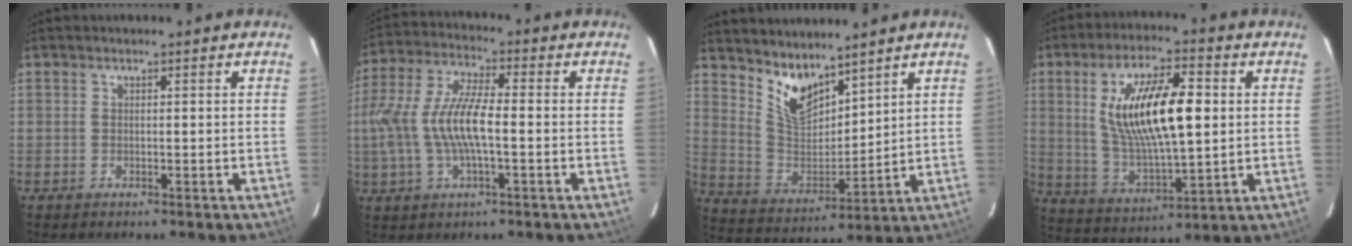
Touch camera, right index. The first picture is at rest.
{"total": 12.4, "force": [-1.6, 3.7, 11.7], "torque": [-0.242, 0.004, -0.029]}
{"total": 10.2, "force": [7.8, 4.3, 5.0], "torque": [-0.098, -0.005, 0.160]}
{"total": 17.7, "force": [3.2, 6.2, 16.2], "torque": [-0.298, 0.007, 0.070]}